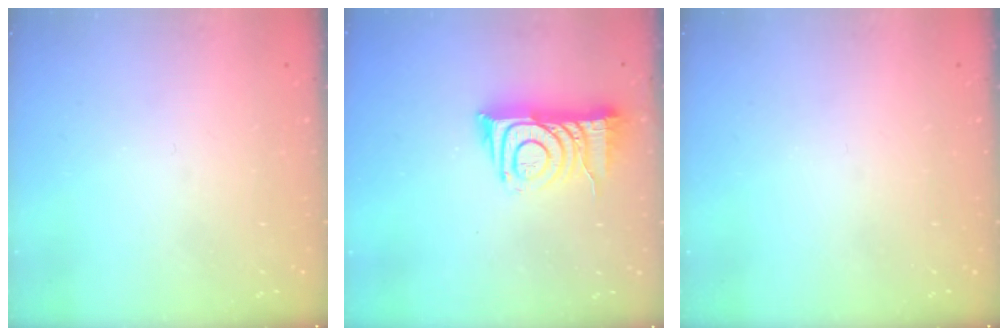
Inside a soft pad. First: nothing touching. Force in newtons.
{"total": 11.4, "press": 11.3, "slide": 1.0}
{"total": 0.0}